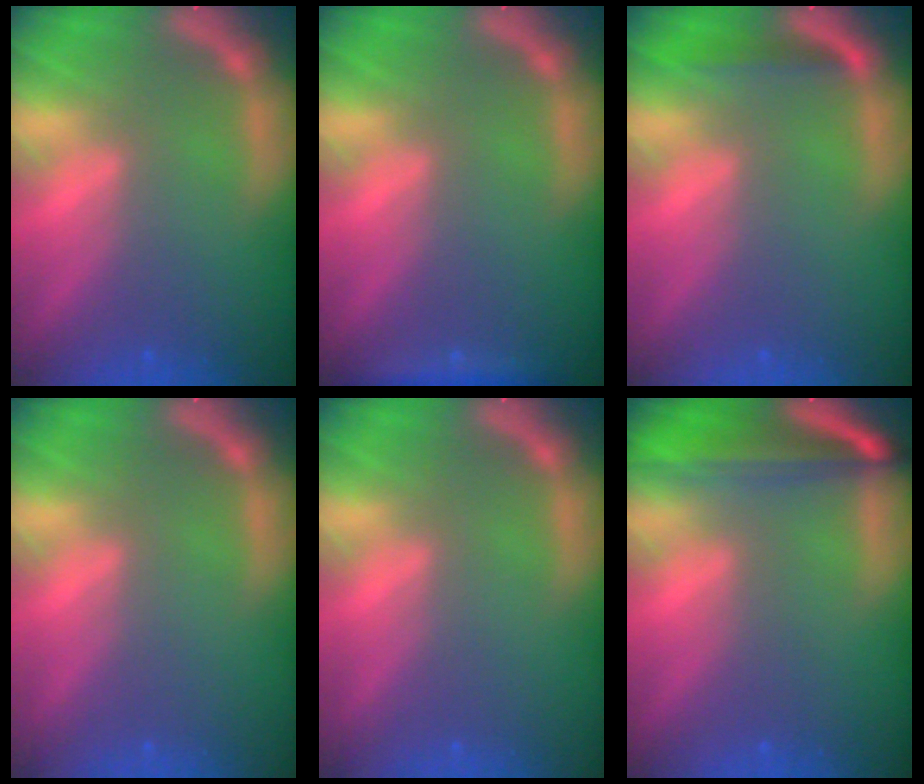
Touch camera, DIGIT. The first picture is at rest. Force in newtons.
{"total": 1.9}
{"total": 1.9}
{"total": 0.0}
{"total": 0.0}
{"total": 7.1}